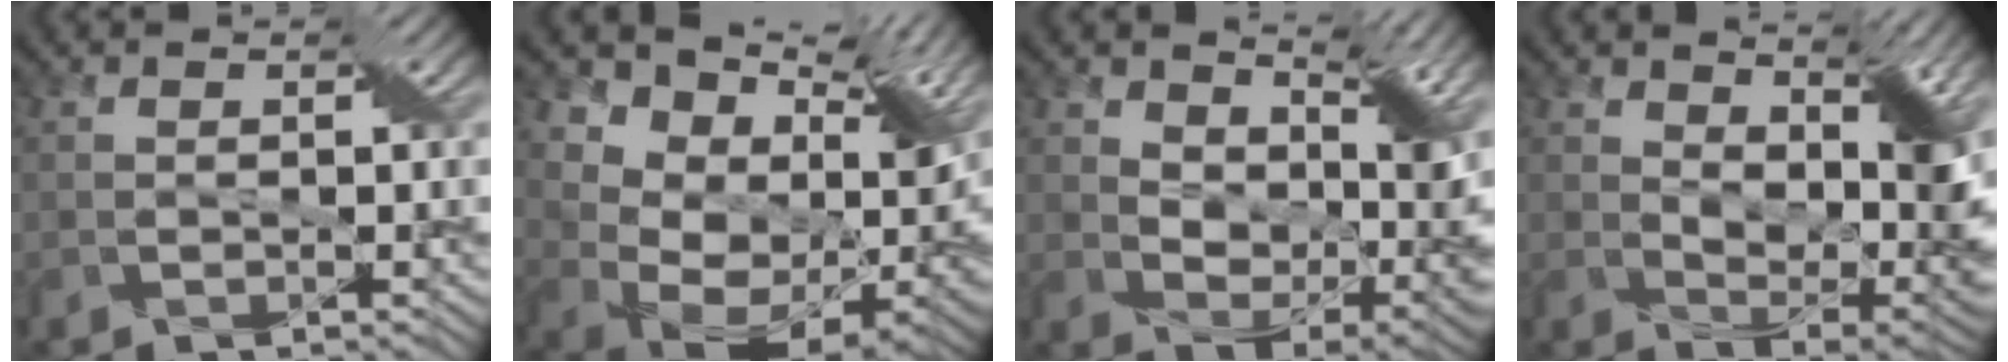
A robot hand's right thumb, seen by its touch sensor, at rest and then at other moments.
{"total": 14.8, "force": [7.4, 8.7, 9.3], "torque": [-0.160, 0.002, 0.145]}
{"total": 9.2, "force": [5.8, 4.5, 5.5], "torque": [-0.098, -0.009, 0.100]}
{"total": 8.7, "force": [4.9, 3.3, 6.5], "torque": [-0.103, -0.009, 0.082]}